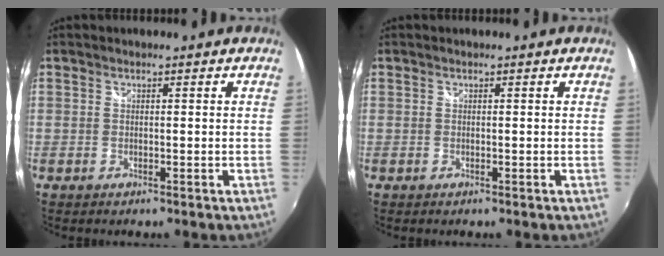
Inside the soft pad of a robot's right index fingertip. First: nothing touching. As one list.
[{"total": 0.0}]